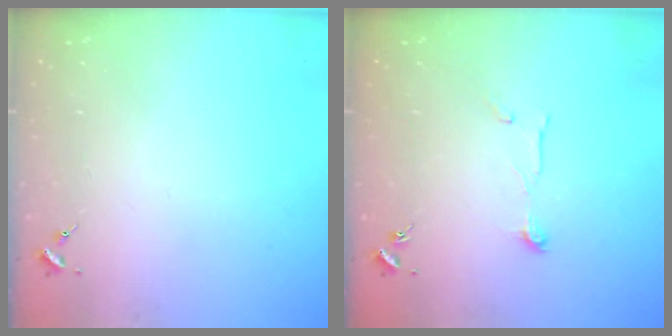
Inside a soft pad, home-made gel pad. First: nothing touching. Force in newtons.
{"total": 5.4, "press": 5.4, "slide": 0.4}